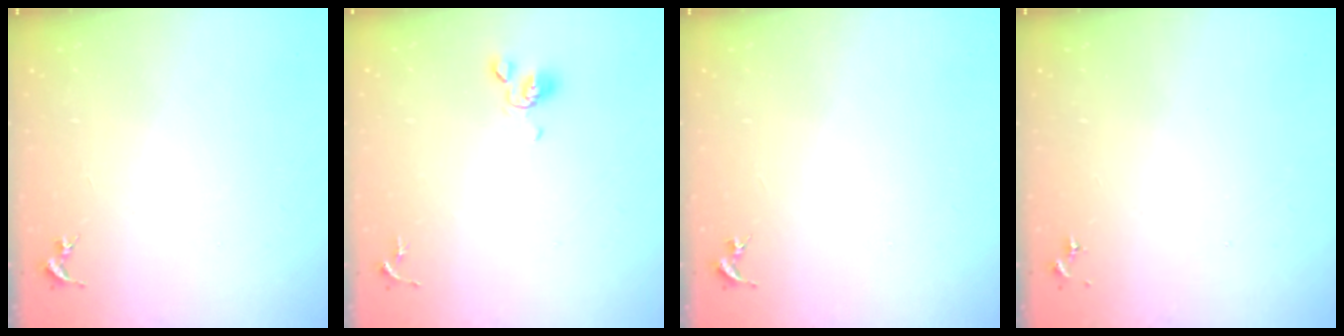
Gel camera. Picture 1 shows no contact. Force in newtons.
{"total": 6.0, "press": 5.9, "slide": 1.2}
{"total": 0.0}
{"total": 0.0}